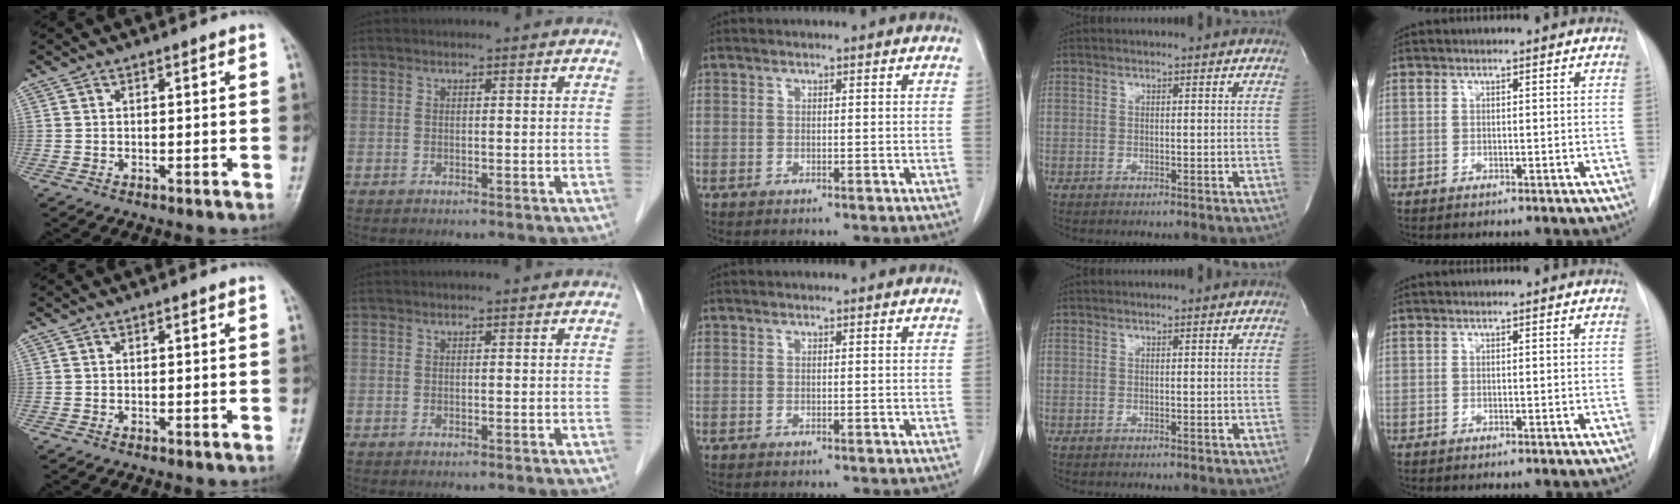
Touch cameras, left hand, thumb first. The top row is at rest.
{}